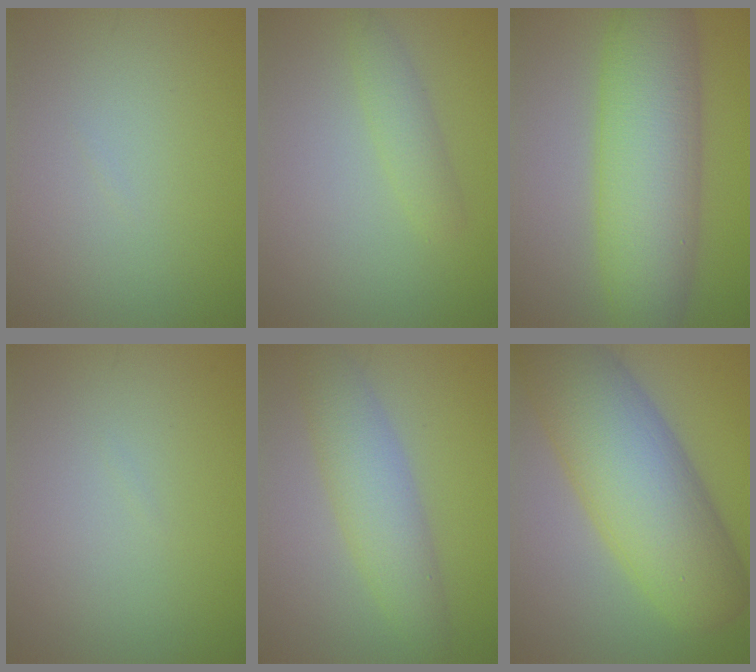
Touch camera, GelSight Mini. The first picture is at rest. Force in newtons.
{"total": 2.0, "press": 2.0, "slide": 0.1}
{"total": 9.9, "press": 9.9, "slide": 0.4}
{"total": 0.0}
{"total": 4.8, "press": 4.8, "slide": 0.2}
{"total": 12.1, "press": 12.1, "slide": 0.2}